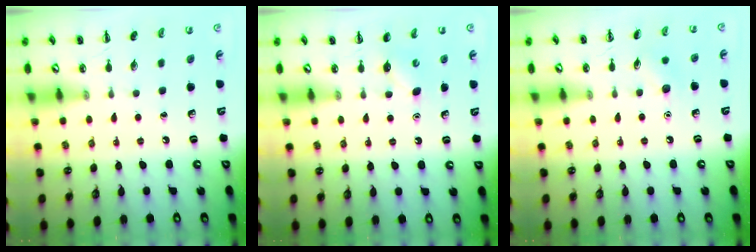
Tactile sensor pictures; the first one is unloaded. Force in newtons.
{"total": 3.0, "press": 2.9, "slide": 0.7}
{"total": 6.8, "press": 6.7, "slide": 1.4}